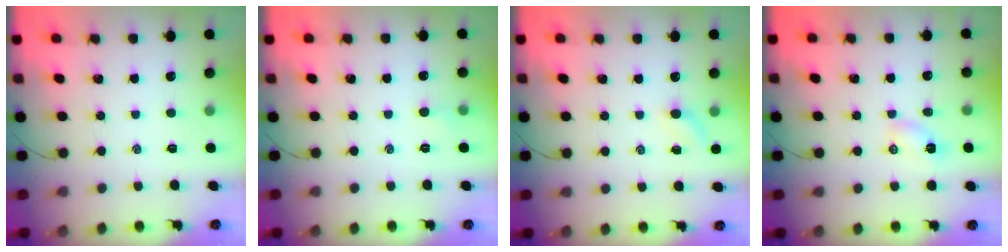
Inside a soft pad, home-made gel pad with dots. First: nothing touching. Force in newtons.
{"total": 2.6, "press": 2.5, "slide": 0.8}
{"total": 4.4, "press": 4.3, "slide": 1.1}
{"total": 3.7, "press": 3.5, "slide": 1.2}